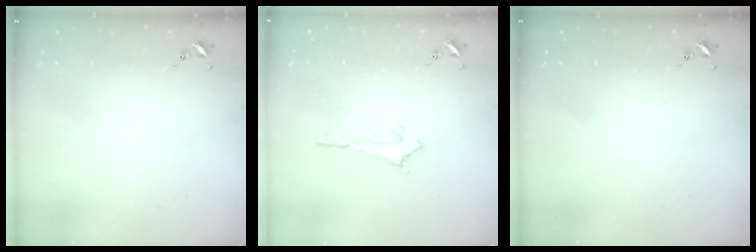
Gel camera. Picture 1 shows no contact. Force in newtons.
{"total": 2.8, "press": 2.8, "slide": 0.3}
{"total": 0.0}